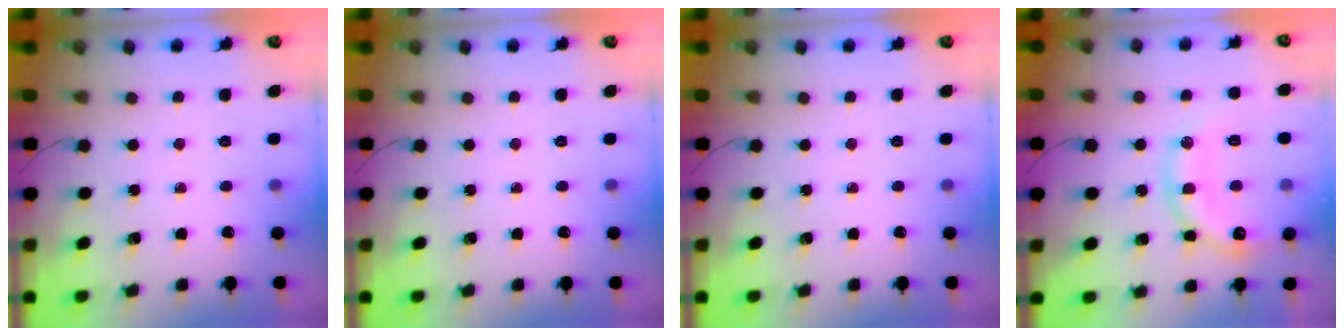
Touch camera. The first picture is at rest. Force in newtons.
{"total": 0.0}
{"total": 0.0}
{"total": 16.5, "press": 16.4, "slide": 2.1}